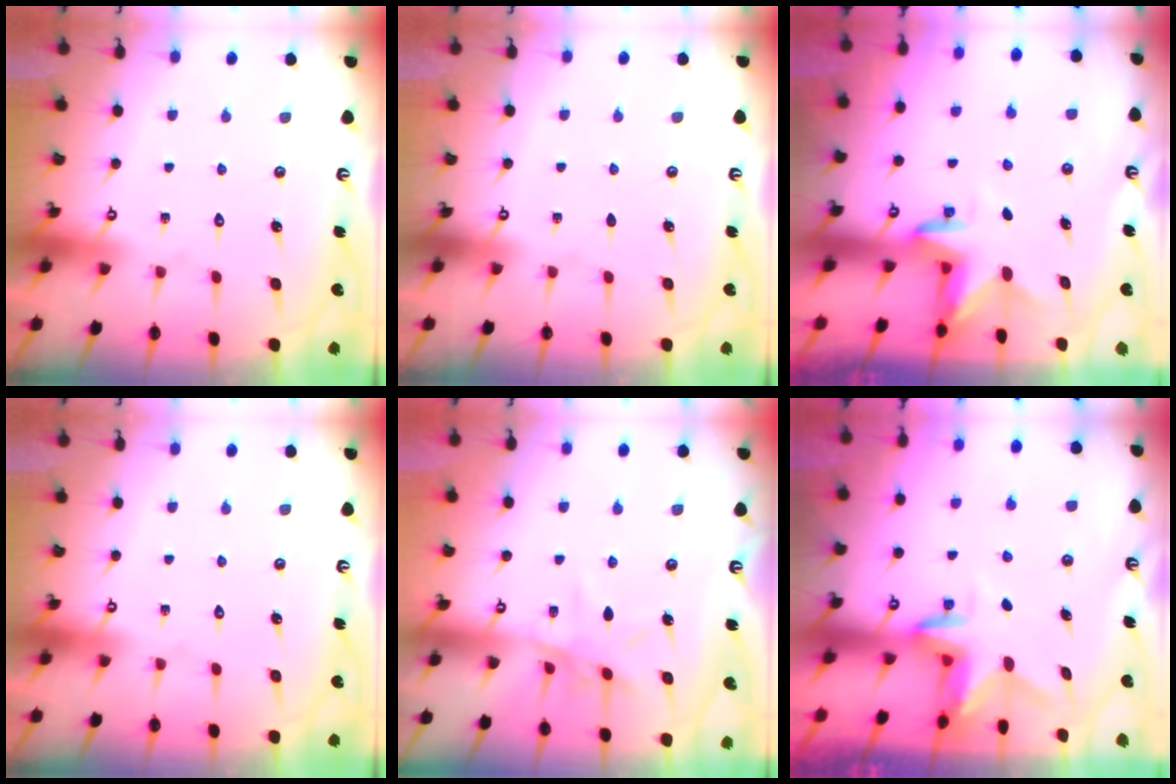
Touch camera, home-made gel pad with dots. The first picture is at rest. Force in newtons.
{"total": 0.0}
{"total": 3.3, "press": 3.3, "slide": 0.1}
{"total": 0.0}
{"total": 8.1, "press": 8.0, "slide": 0.7}
{"total": 2.9, "press": 2.9, "slide": 0.3}